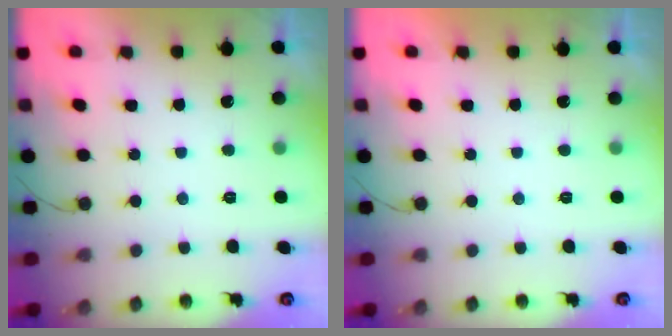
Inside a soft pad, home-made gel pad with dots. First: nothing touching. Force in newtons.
{"total": 1.7, "press": 1.7, "slide": 0.1}